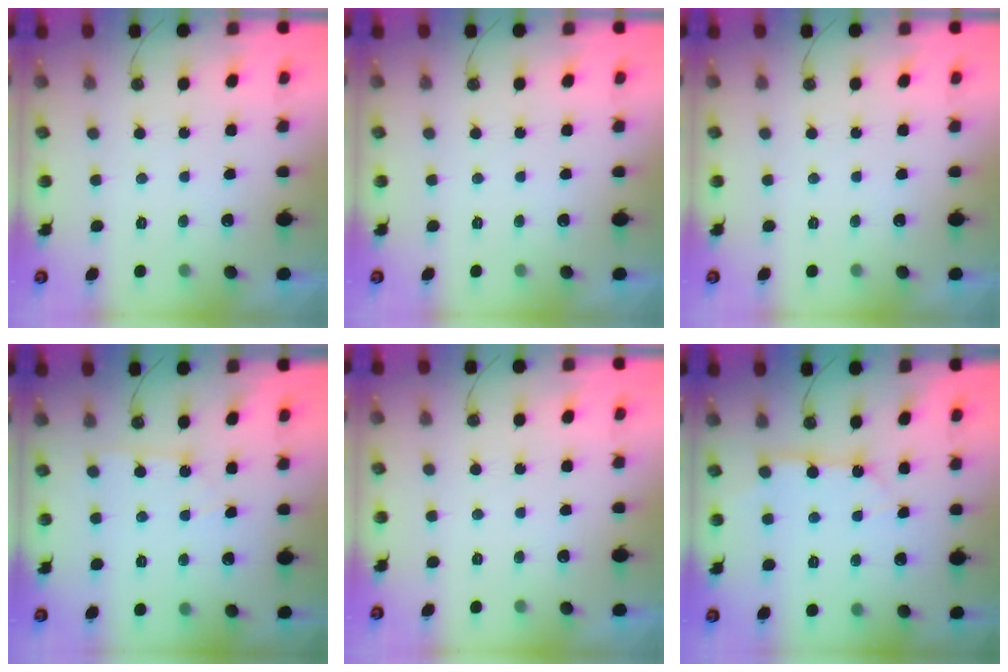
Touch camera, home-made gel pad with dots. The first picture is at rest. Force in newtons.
{"total": 0.0}
{"total": 0.0}
{"total": 3.6, "press": 3.5, "slide": 0.6}
{"total": 0.0}
{"total": 3.4, "press": 3.4, "slide": 0.3}